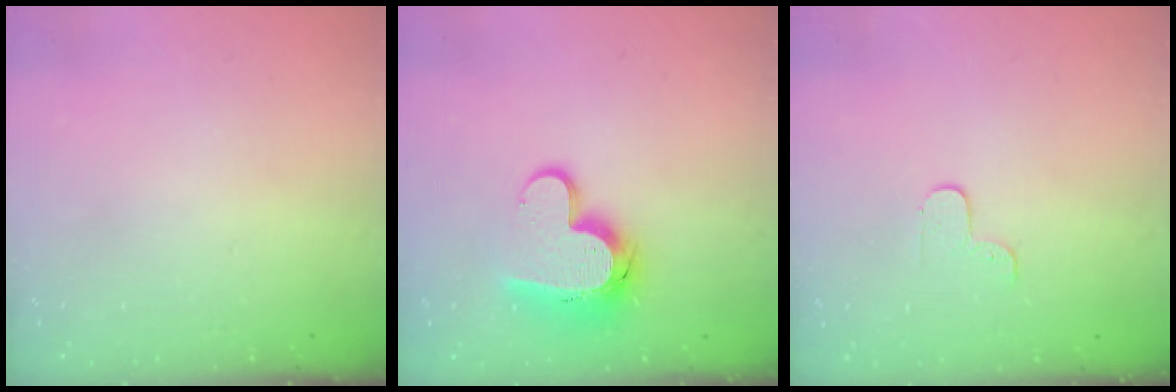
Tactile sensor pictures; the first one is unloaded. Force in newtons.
{"total": 12.5, "press": 12.5, "slide": 1.0}
{"total": 3.2, "press": 3.2, "slide": 0.3}